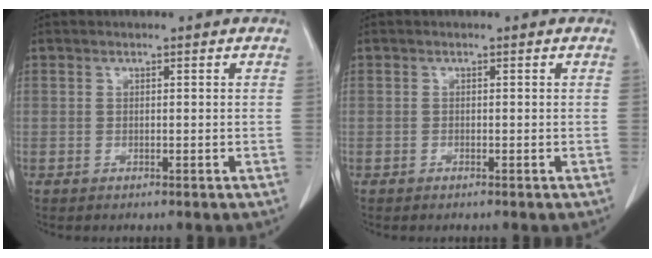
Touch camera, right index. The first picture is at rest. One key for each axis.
{"total": 0.0}